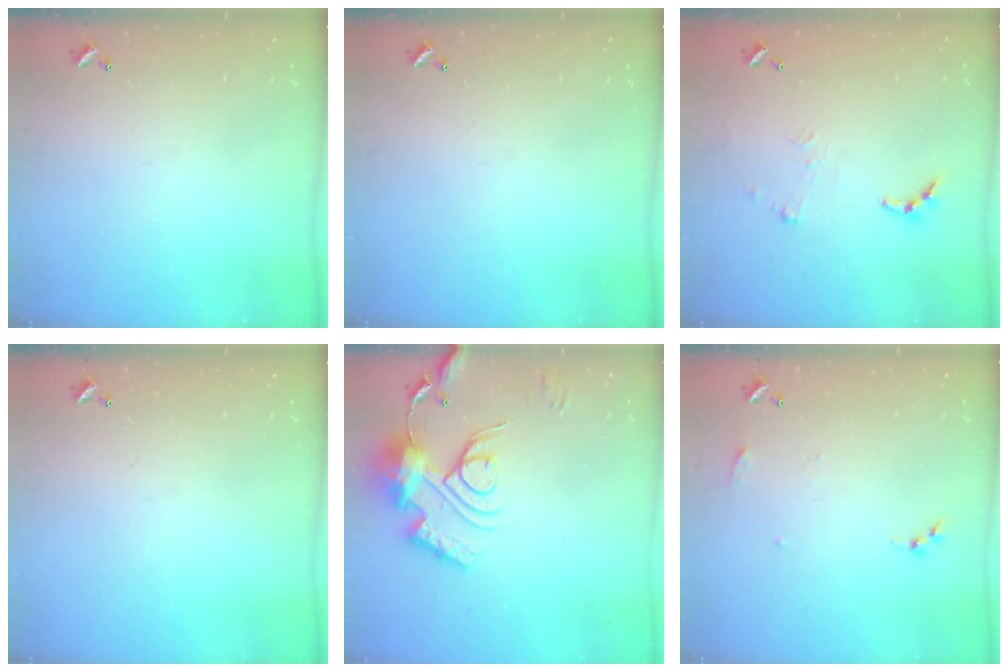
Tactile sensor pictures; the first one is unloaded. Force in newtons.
{"total": 0.0}
{"total": 6.2, "press": 6.2, "slide": 0.4}
{"total": 0.0}
{"total": 18.0, "press": 18.0, "slide": 1.7}
{"total": 3.8, "press": 3.8, "slide": 0.5}